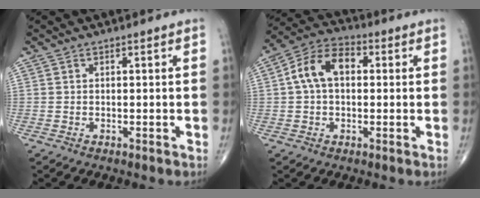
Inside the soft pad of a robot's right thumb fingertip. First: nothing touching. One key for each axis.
{"total": 10.0, "fx": 1.3, "fy": 6.4, "fz": 7.5, "tx": -0.135, "ty": 0.032, "tz": 0.016}